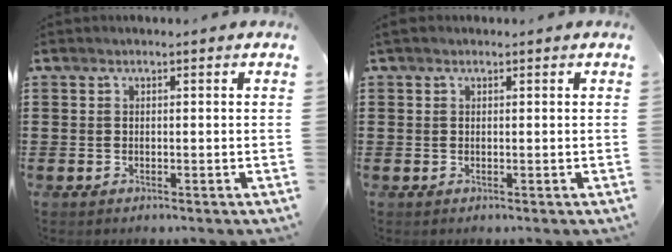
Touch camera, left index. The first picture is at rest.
{"total": 0.5, "force": [0.2, 0.4, 0.2], "torque": [-0.006, 0.005, 0.003]}